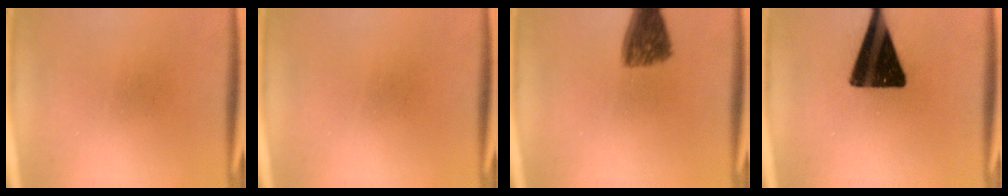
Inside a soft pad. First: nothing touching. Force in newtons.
{"total": 0.0}
{"total": 7.8}
{"total": 19.1}